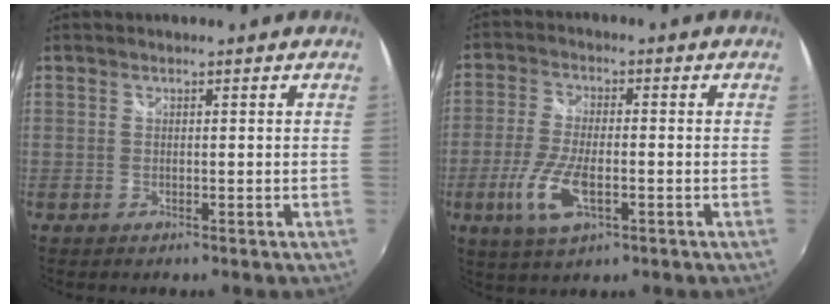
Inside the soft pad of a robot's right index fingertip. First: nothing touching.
{"total": 9.0, "force": [-3.1, 3.3, 7.8], "torque": [-0.172, -0.012, -0.059]}